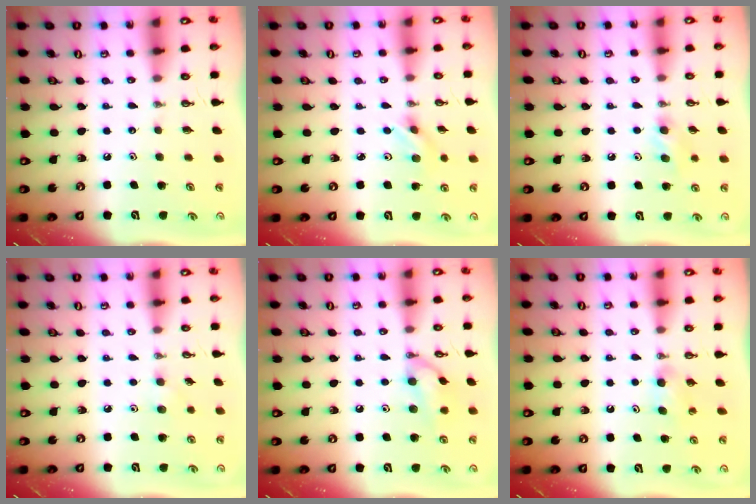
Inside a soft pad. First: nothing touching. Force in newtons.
{"total": 2.9, "press": 2.8, "slide": 0.7}
{"total": 8.6, "press": 5.2, "slide": 6.9}
{"total": 5.3, "press": 5.2, "slide": 1.1}
{"total": 11.7, "press": 9.6, "slide": 6.6}
{"total": 7.9, "press": 2.0, "slide": 7.7}